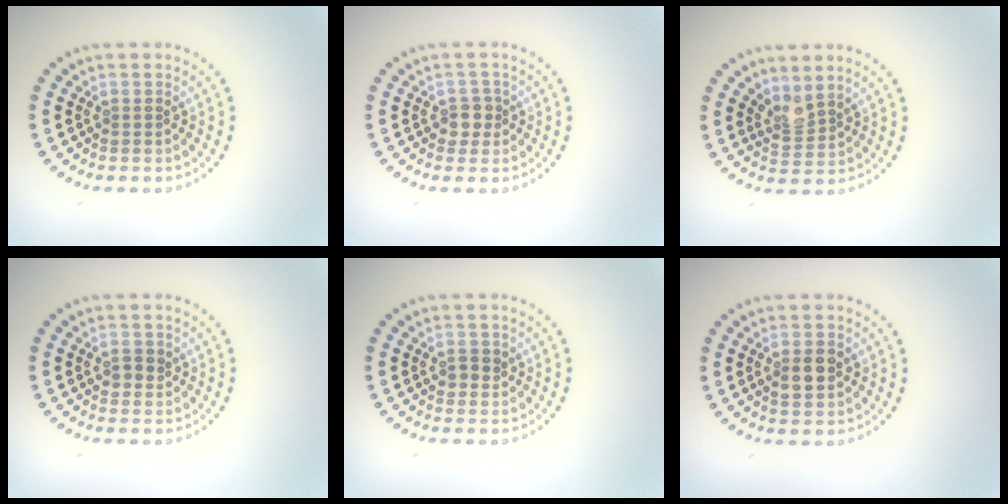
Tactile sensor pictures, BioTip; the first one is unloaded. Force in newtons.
{"total": 1.8, "press": 1.5, "slide": 0.9}
{"total": 2.0, "press": 1.5, "slide": 1.3}
{"total": 1.3, "press": 1.2, "slide": 0.4}
{"total": 1.3, "press": 1.2, "slide": 0.4}
{"total": 2.2, "press": 2.2, "slide": 0.0}